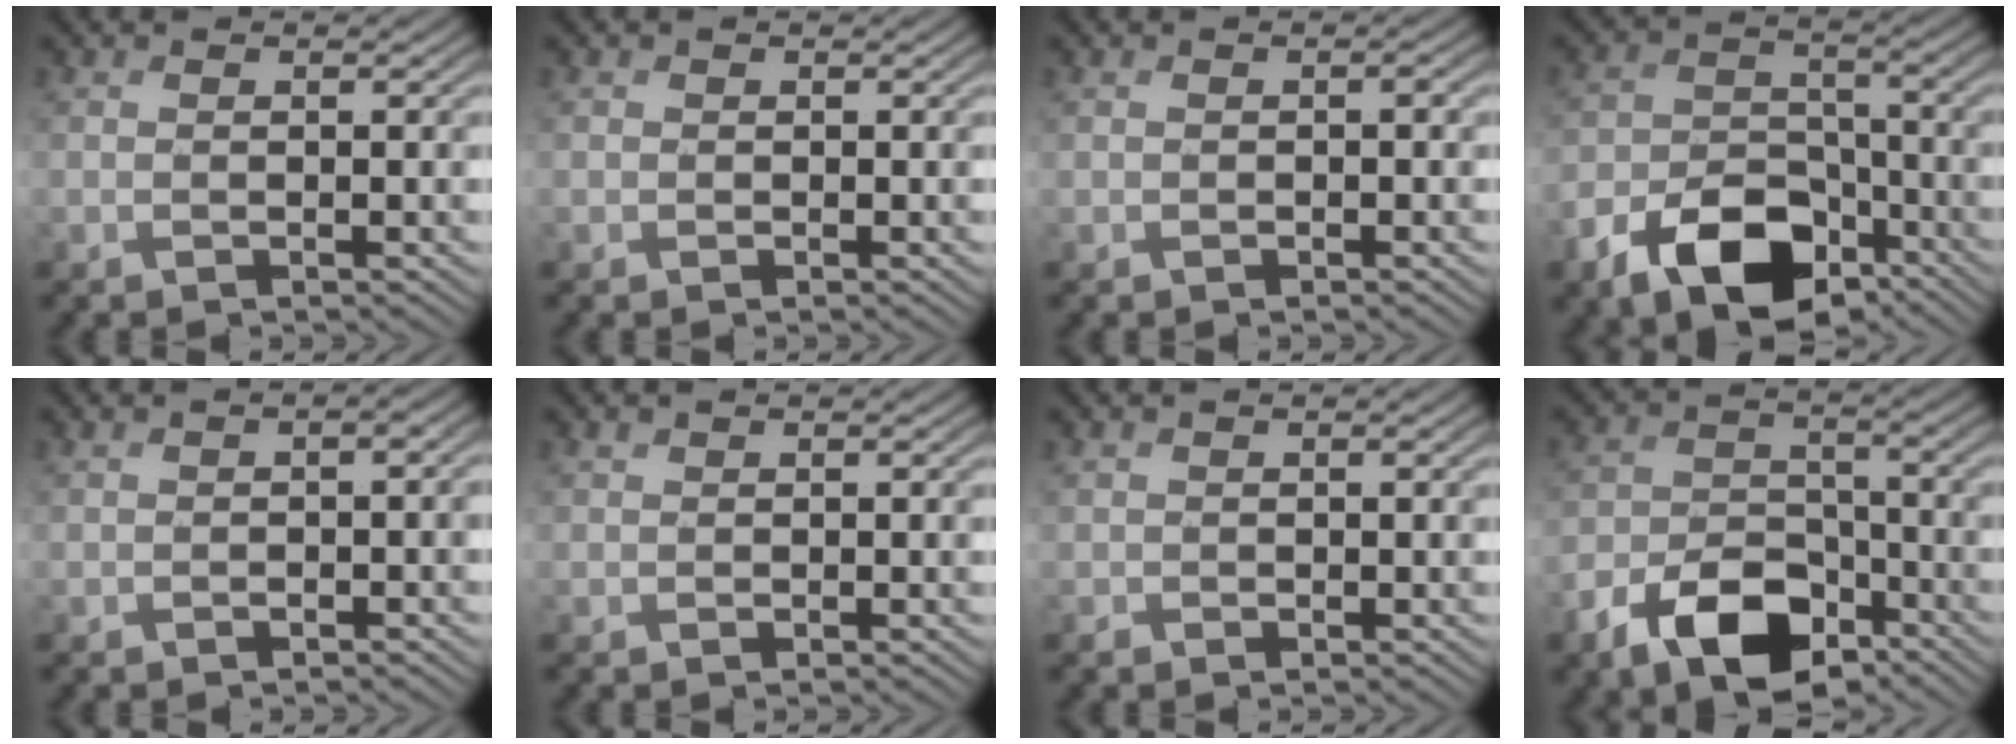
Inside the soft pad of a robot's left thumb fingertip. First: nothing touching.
{"total": 0.7, "force": [0.1, 0.7, 0.0], "torque": [0.004, -0.002, -0.003]}
{"total": 0.6, "force": [-0.1, 0.5, 0.4], "torque": [-0.005, -0.001, -0.002]}
{"total": 10.9, "force": [-6.6, 6.1, 6.1], "torque": [-0.121, -0.012, -0.125]}
{"total": 2.2, "force": [-0.1, 1.1, 1.9], "torque": [-0.034, 0.004, 0.000]}
{"total": 0.6, "force": [0.5, 0.4, 0.1], "torque": [-0.002, 0.000, 0.010]}
{"total": 0.6, "force": [0.2, 0.6, 0.0], "torque": [-0.001, -0.002, 0.005]}
{"total": 9.9, "force": [-6.2, 5.3, 5.6], "torque": [-0.110, -0.009, -0.120]}